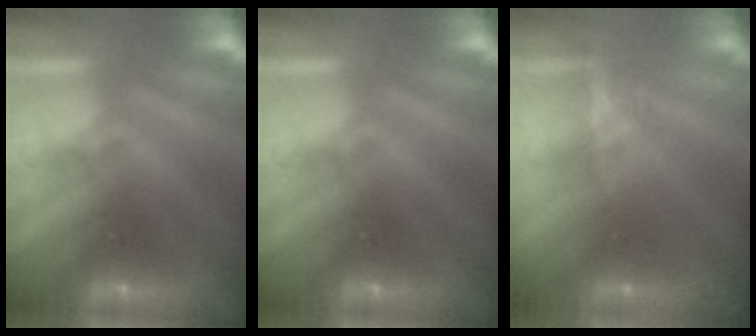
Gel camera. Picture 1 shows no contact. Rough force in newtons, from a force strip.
{"total": 0.0}
{"total": 4.8}